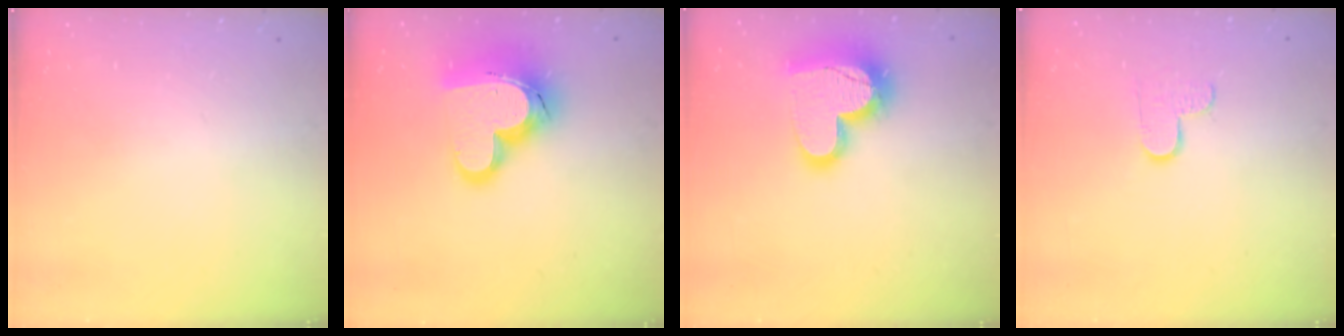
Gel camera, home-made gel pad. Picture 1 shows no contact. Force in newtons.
{"total": 19.3, "press": 19.2, "slide": 1.8}
{"total": 18.5, "press": 18.4, "slide": 1.6}
{"total": 5.5, "press": 5.5, "slide": 0.4}